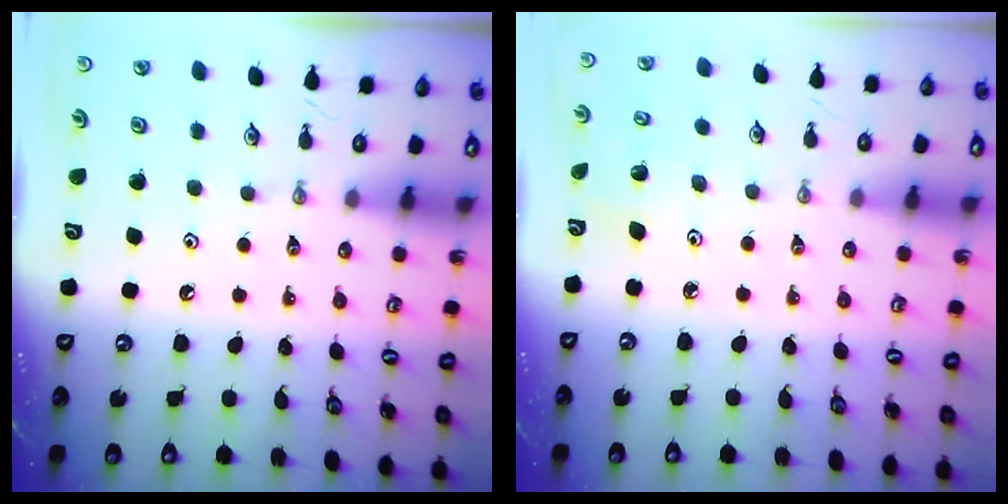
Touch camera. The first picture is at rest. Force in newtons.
{"total": 3.2, "press": 3.2, "slide": 0.3}